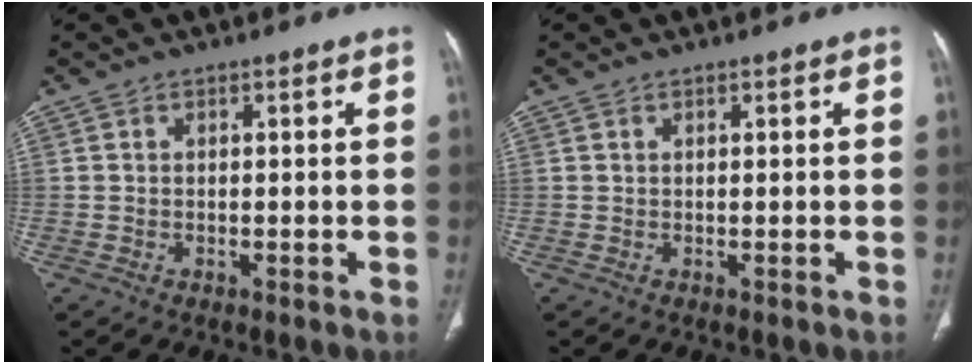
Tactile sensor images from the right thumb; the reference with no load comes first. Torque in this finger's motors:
{"motor_torque": [-0.20, 0.20, -0.16, -0.02, 0.00]}